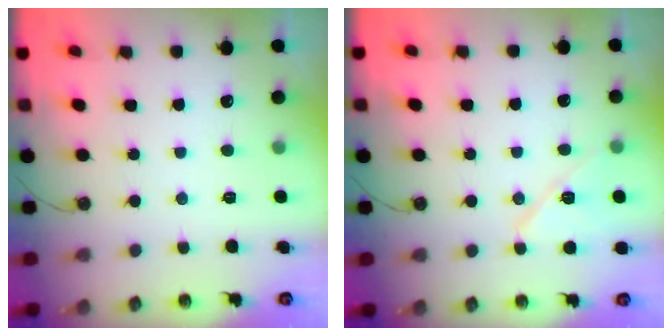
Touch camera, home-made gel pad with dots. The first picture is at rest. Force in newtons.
{"total": 9.4, "press": 9.4, "slide": 0.7}